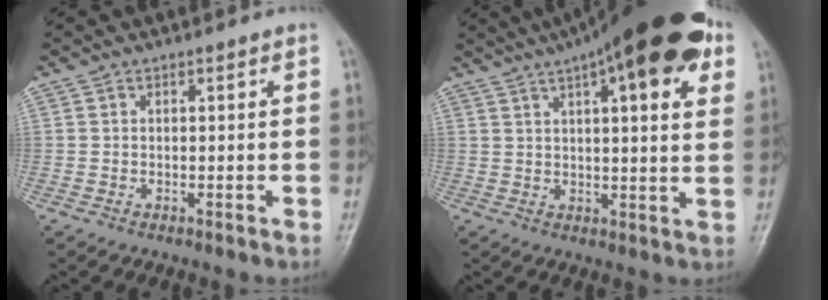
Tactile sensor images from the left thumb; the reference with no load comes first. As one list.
[{"total": 21.4, "force": [11.1, 6.1, 17.3], "torque": [-0.236, 0.007, 0.157]}]